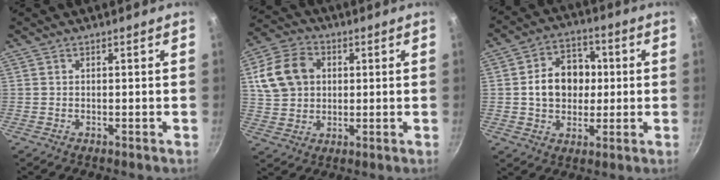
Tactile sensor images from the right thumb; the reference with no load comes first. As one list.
[{"total": 12.3, "force": [2.8, 9.6, 7.2], "torque": [-0.119, 0.012, 0.046]}, {"total": 11.9, "force": [0.7, 9.4, 7.3], "torque": [-0.082, 0.018, 0.004]}]